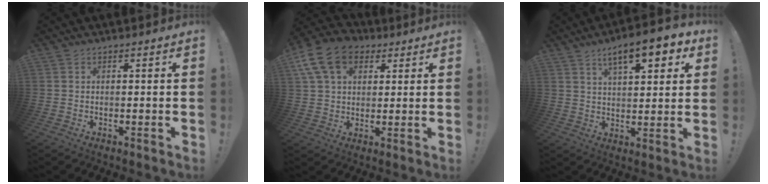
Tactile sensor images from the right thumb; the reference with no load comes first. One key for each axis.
{"total": 15.1, "fx": 6.5, "fy": 10.6, "fz": 8.5, "tx": -0.144, "ty": -0.019, "tz": 0.126}
{"total": 11.4, "fx": 6.1, "fy": 3.7, "fz": 8.9, "tx": -0.134, "ty": -0.023, "tz": 0.098}